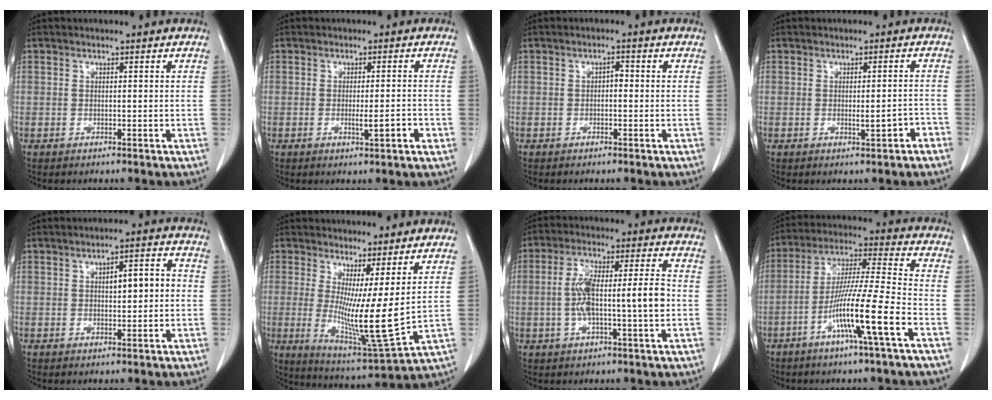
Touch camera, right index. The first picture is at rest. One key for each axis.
{"total": 3.3, "fx": -1.1, "fy": 0.2, "fz": 3.1, "tx": -0.053, "ty": -0.006, "tz": -0.014}
{"total": 1.2, "fx": -0.1, "fy": 0.6, "fz": 1.0, "tx": -0.013, "ty": 0.005, "tz": -0.004}
{"total": 2.7, "fx": -1.2, "fy": 0.5, "fz": 2.3, "tx": -0.035, "ty": -0.003, "tz": -0.015}
{"total": 4.7, "fx": 0.3, "fy": 1.4, "fz": 4.5, "tx": -0.068, "ty": 0.015, "tz": 0.006}
{"total": 10.9, "fx": 1.5, "fy": -0.1, "fz": 10.8, "tx": -0.204, "ty": -0.046, "tz": 0.032}
{"total": 10.2, "fx": -0.8, "fy": 1.5, "fz": 10.1, "tx": -0.185, "ty": 0.023, "tz": -0.014}
{"total": 13.1, "fx": -5.6, "fy": -1.1, "fz": 11.8, "tx": -0.222, "ty": -0.004, "tz": -0.105}